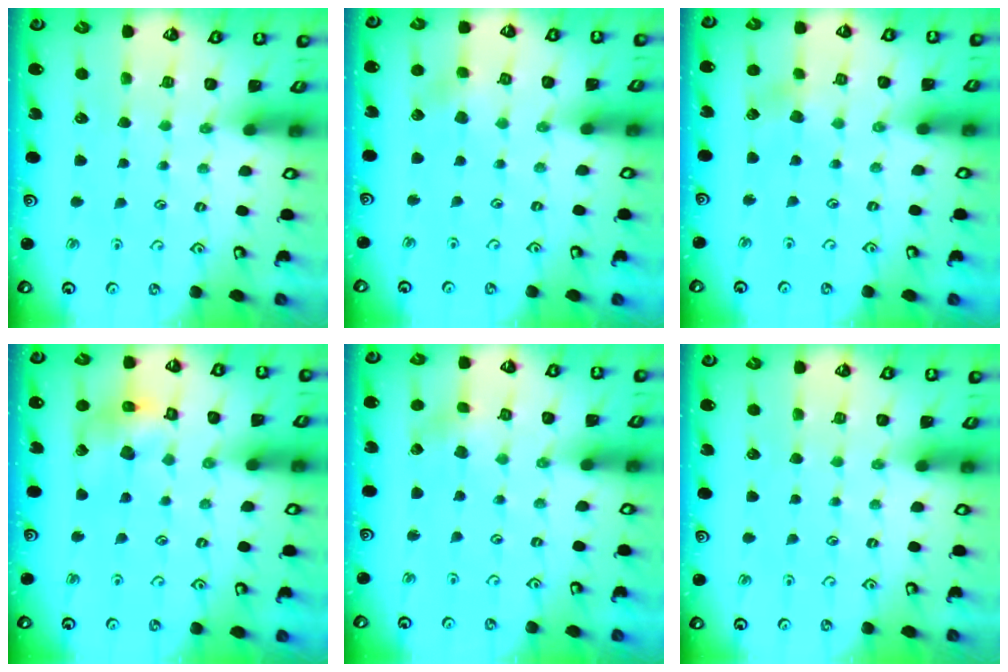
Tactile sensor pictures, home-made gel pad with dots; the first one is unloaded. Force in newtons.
{"total": 3.7, "press": 3.7, "slide": 0.5}
{"total": 4.1, "press": 4.1, "slide": 0.5}
{"total": 12.9, "press": 12.8, "slide": 1.6}
{"total": 1.8, "press": 1.8, "slide": 0.3}
{"total": 0.0}